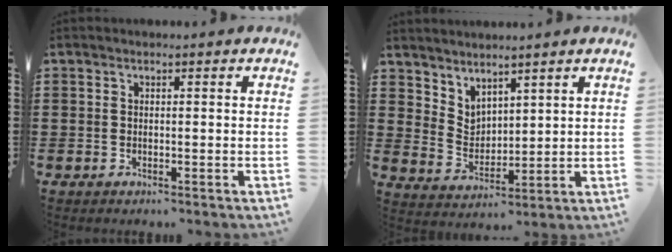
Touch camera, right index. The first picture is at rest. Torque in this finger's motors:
{"motor_torque": [-0.09, 0.34, 0.02, -0.01]}